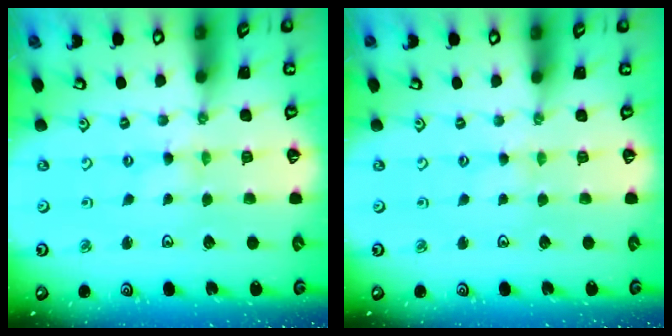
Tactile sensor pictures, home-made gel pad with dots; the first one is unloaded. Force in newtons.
{"total": 1.2, "press": 1.2, "slide": 0.2}